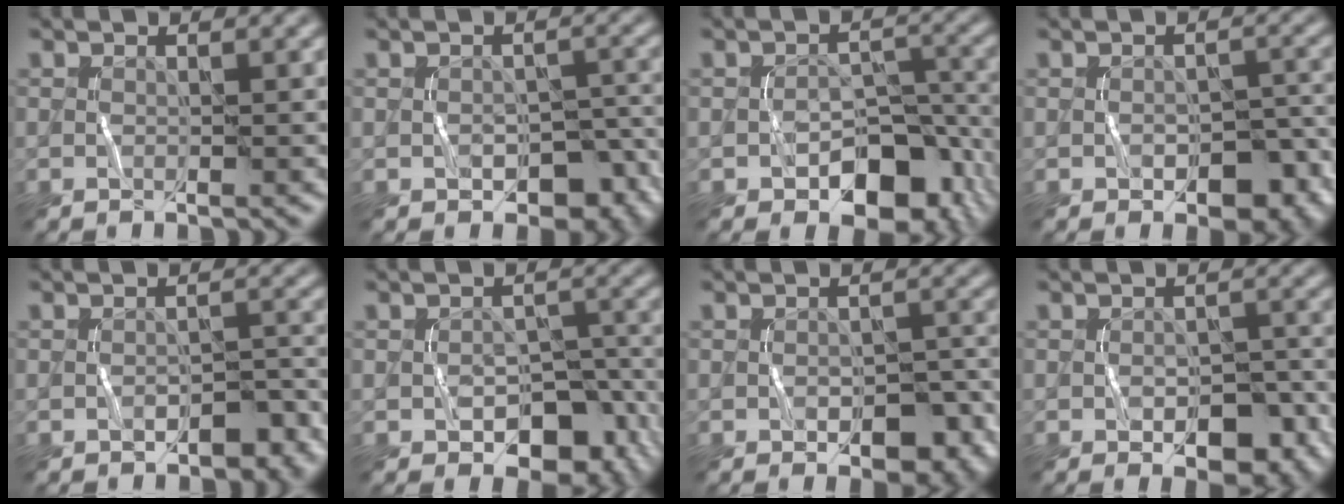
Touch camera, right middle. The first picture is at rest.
{"total": 6.1, "force": [-3.0, 4.0, 3.5], "torque": [-0.039, -0.009, -0.033]}
{"total": 7.3, "force": [-3.7, 4.6, 4.4], "torque": [-0.051, 0.002, -0.053]}
{"total": 4.8, "force": [-2.2, 3.0, 3.1], "torque": [-0.039, 0.001, -0.025]}
{"total": 2.7, "force": [-1.6, 1.5, 1.5], "torque": [-0.019, 0.002, -0.016]}
{"total": 6.8, "force": [-3.1, 4.5, 4.0], "torque": [-0.046, -0.004, -0.040]}
{"total": 4.4, "force": [-1.9, 2.7, 2.9], "torque": [-0.038, -0.002, -0.021]}
{"total": 4.5, "force": [-2.0, 2.6, 3.0], "torque": [-0.038, -0.002, -0.024]}